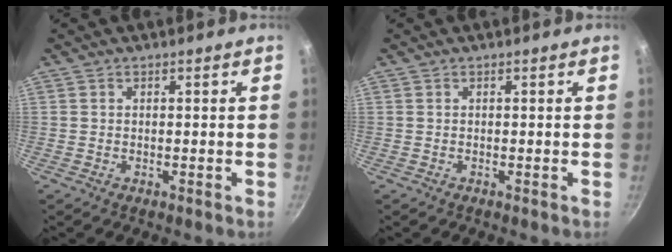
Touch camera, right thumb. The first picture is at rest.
{"total": 0.0}